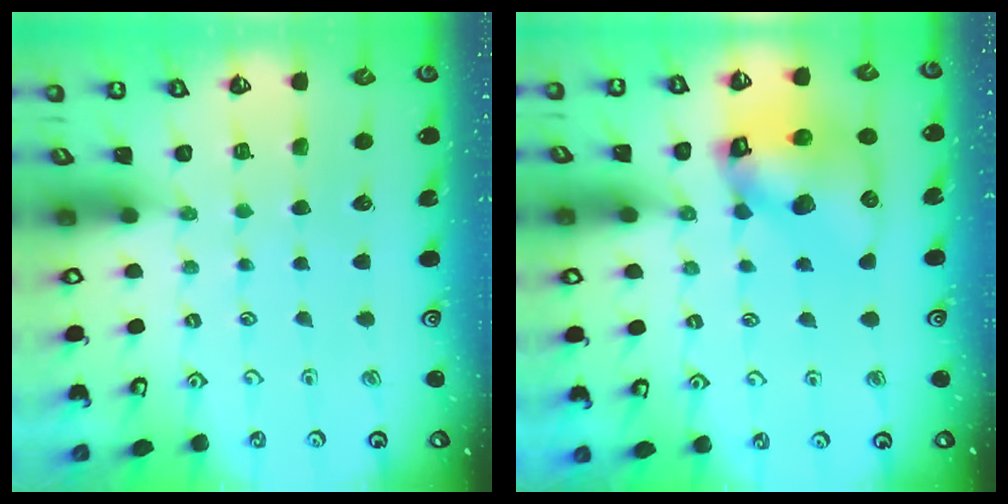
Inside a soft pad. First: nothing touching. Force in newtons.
{"total": 12.8, "press": 12.7, "slide": 1.8}